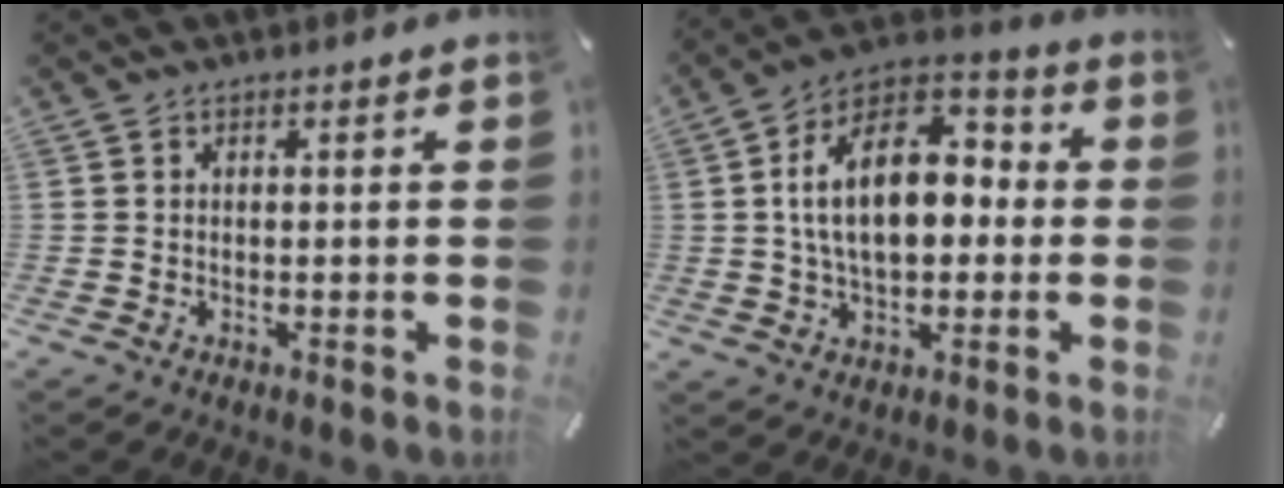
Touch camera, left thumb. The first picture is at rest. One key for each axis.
{"total": 17.1, "fx": 1.1, "fy": 11.0, "fz": 13.1, "tx": -0.239, "ty": 0.009, "tz": 0.015}